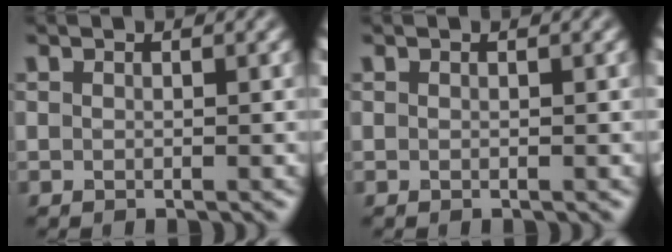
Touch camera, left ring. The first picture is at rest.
{"total": 0.0}